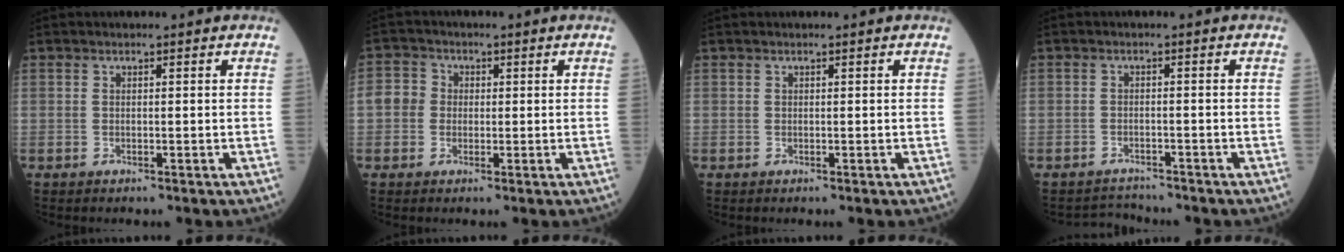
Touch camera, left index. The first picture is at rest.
{"total": 3.9, "force": [-0.2, 3.7, 1.0], "torque": [-0.022, 0.016, -0.007]}
{"total": 0.0}
{"total": 2.7, "force": [-2.5, 0.1, -1.1], "torque": [0.020, -0.011, -0.039]}